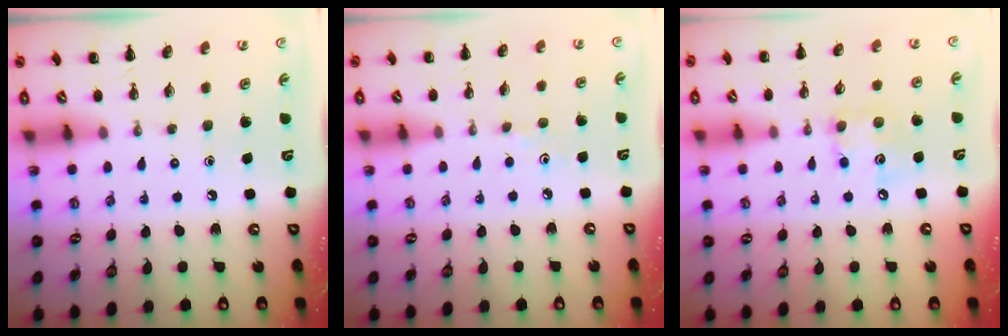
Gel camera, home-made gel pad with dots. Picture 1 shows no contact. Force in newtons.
{"total": 2.9, "press": 2.7, "slide": 0.9}
{"total": 7.9, "press": 7.8, "slide": 0.7}